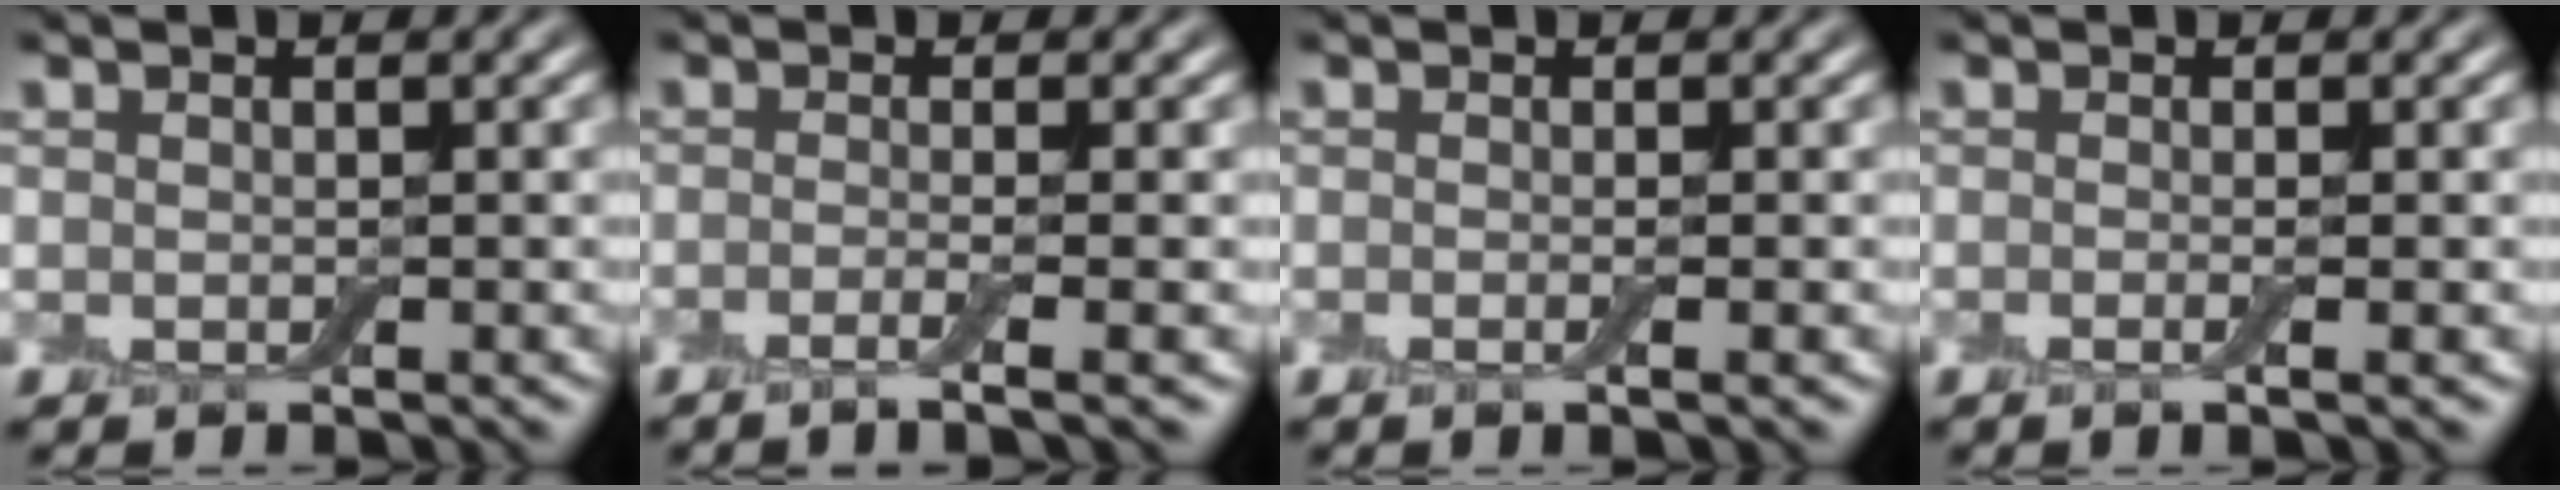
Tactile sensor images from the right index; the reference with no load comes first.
{"total": 2.5, "force": [-0.8, 0.7, 2.2], "torque": [-0.024, -0.007, -0.025]}
{"total": 1.2, "force": [-0.2, 0.3, 1.2], "torque": [-0.013, -0.006, -0.008]}
{"total": 1.6, "force": [-0.2, 0.6, 1.5], "torque": [-0.016, -0.008, -0.015]}